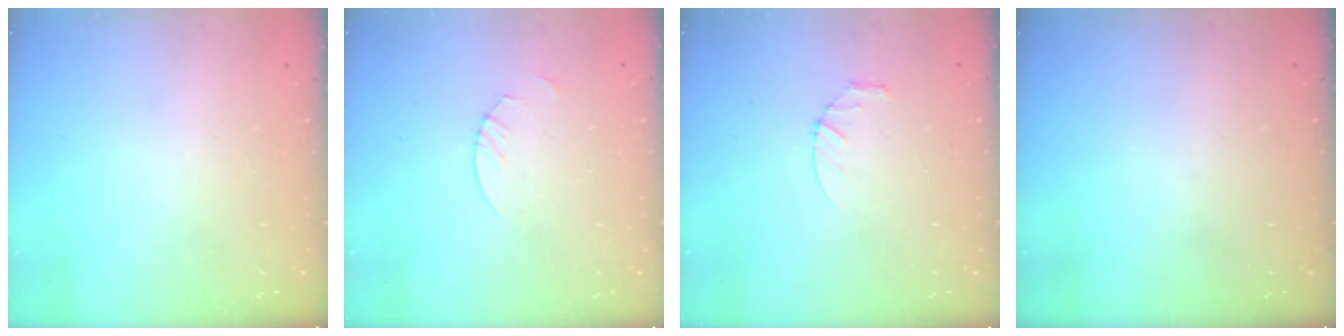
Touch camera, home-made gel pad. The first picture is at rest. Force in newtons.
{"total": 1.8, "press": 1.8, "slide": 0.2}
{"total": 2.8, "press": 2.8, "slide": 0.4}
{"total": 0.0}